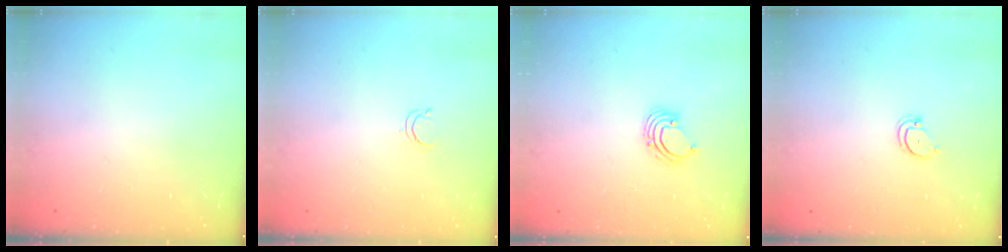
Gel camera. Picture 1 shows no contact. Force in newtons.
{"total": 2.4, "press": 2.4, "slide": 0.2}
{"total": 2.2, "press": 2.2, "slide": 0.2}
{"total": 2.4, "press": 2.4, "slide": 0.2}